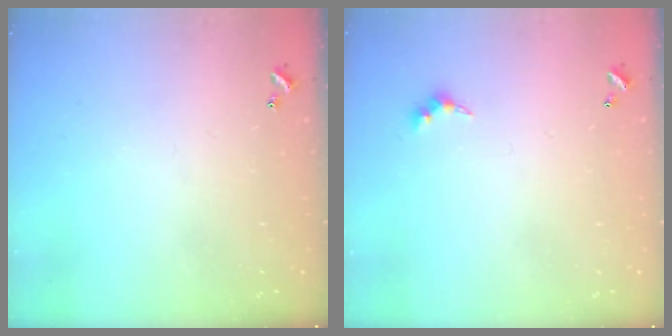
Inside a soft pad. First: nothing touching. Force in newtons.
{"total": 3.0, "press": 2.9, "slide": 0.5}